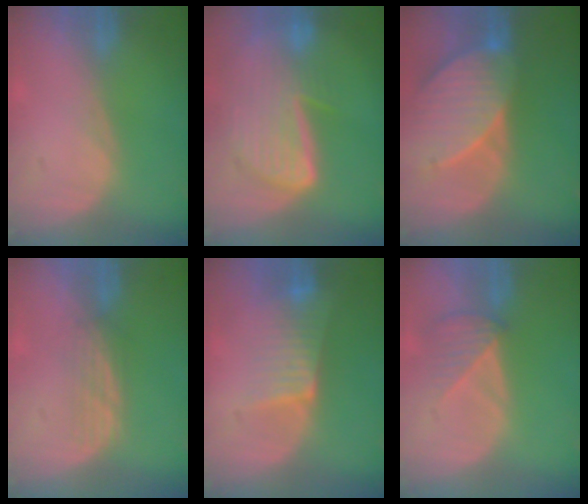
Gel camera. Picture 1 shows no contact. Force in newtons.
{"total": 9.3, "press": 8.1, "slide": 4.6}
{"total": 9.6, "press": 8.7, "slide": 4.0}
{"total": 2.7, "press": 2.5, "slide": 0.9}
{"total": 6.7, "press": 5.9, "slide": 3.1}
{"total": 3.6, "press": 3.4, "slide": 1.1}